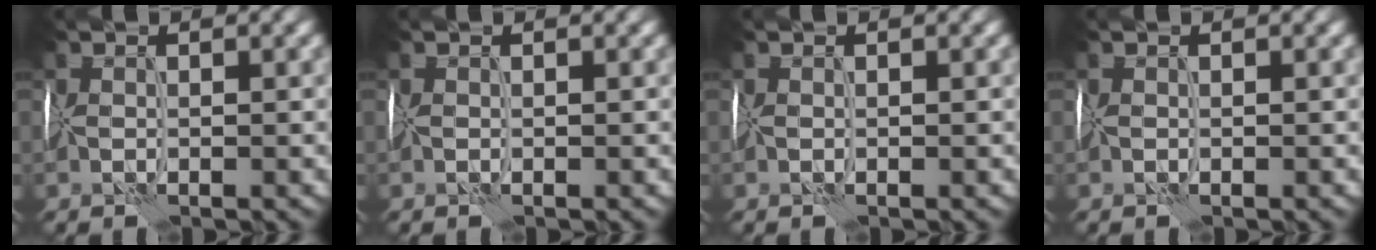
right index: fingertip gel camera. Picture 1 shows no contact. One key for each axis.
{"total": 0.0}
{"total": 0.0}
{"total": 0.0}